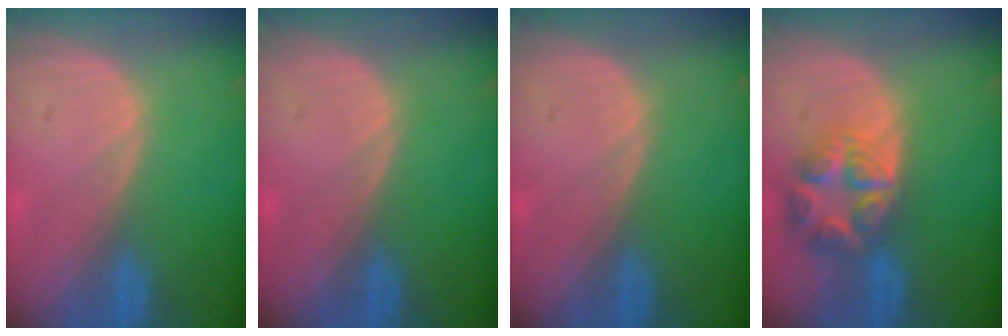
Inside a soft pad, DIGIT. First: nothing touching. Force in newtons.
{"total": 0.0}
{"total": 0.0}
{"total": 7.8, "press": 6.8, "slide": 3.8}